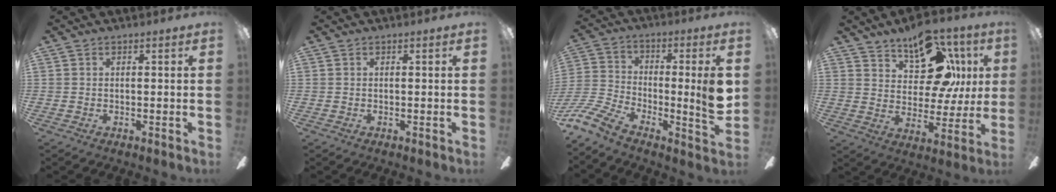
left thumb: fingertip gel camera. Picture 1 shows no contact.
{"total": 0.0}
{"total": 14.1, "force": [-3.7, 5.0, 12.7], "torque": [-0.252, 0.001, -0.064]}
{"total": 17.2, "force": [9.2, 10.0, 10.5], "torque": [-0.148, -0.039, 0.164]}